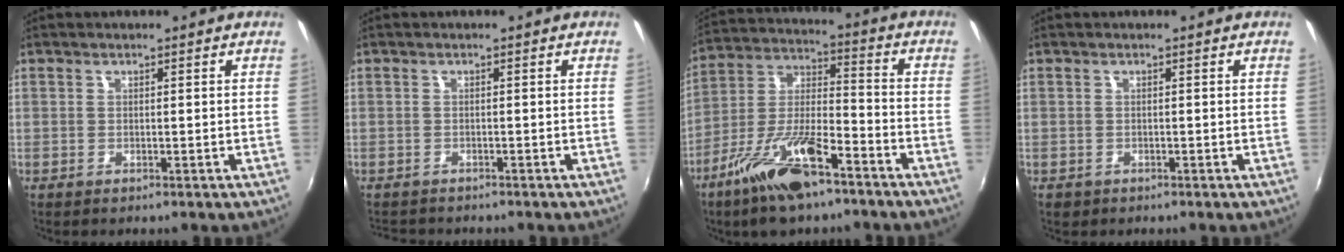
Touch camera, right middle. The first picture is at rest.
{"total": 3.2, "force": [-3.0, 0.9, 0.7], "torque": [-0.023, -0.013, -0.048]}
{"total": 15.5, "force": [-10.0, 4.6, 11.0], "torque": [-0.223, -0.009, -0.184]}
{"total": 1.3, "force": [-0.7, 1.0, 0.4], "torque": [-0.011, -0.003, -0.010]}